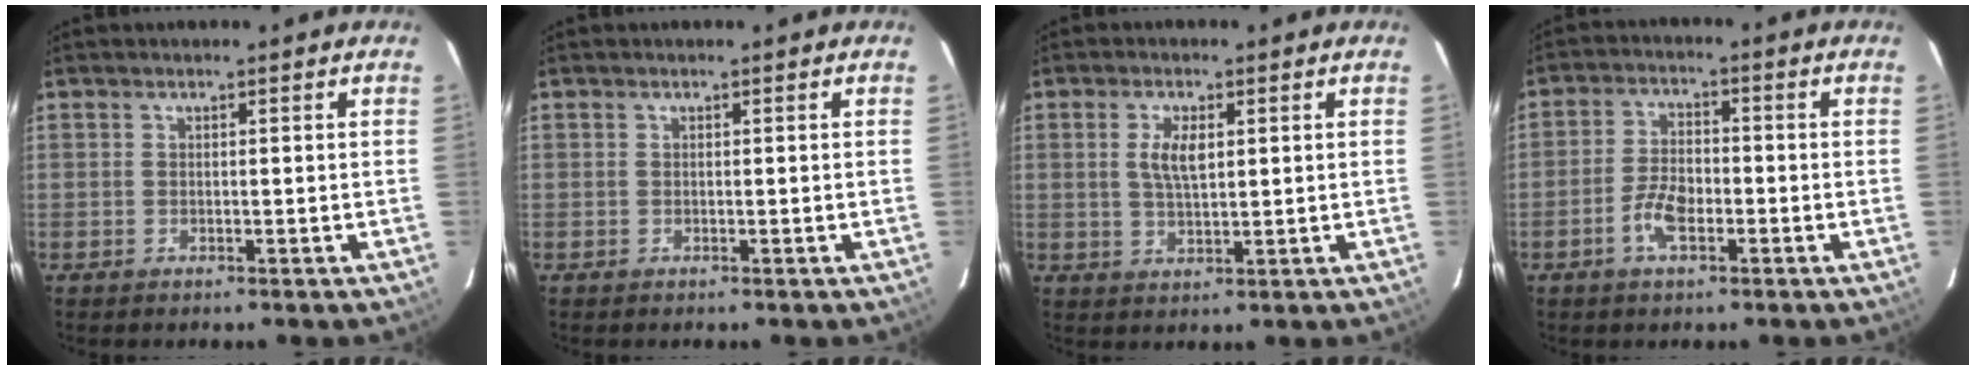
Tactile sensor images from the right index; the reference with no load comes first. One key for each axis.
{"total": 0.0}
{"total": 4.3, "fx": 1.1, "fy": 1.8, "fz": 3.8, "tx": -0.071, "ty": 0.002, "tz": 0.021}
{"total": 5.9, "fx": -2.5, "fy": 2.9, "fz": 4.4, "tx": -0.095, "ty": 0.005, "tz": -0.046}